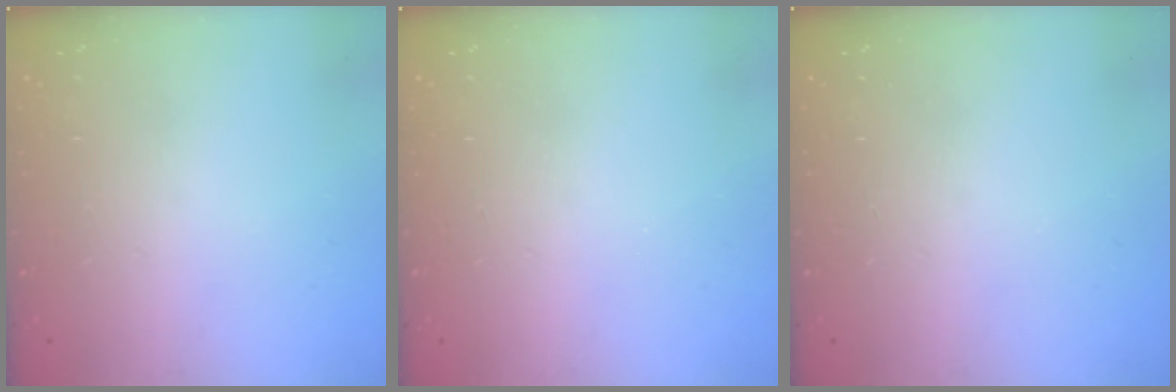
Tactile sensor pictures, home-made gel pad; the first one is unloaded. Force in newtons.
{"total": 0.0}
{"total": 0.0}